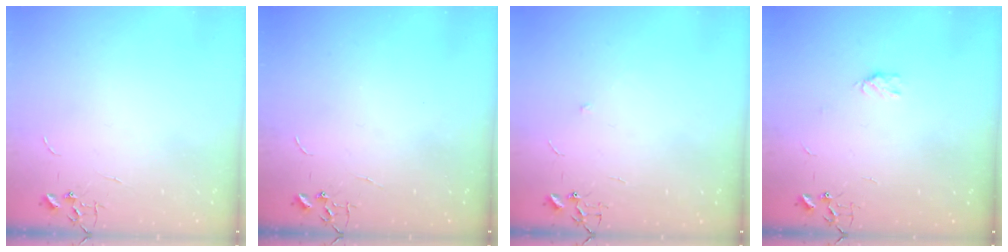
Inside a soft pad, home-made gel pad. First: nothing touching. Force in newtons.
{"total": 0.0}
{"total": 4.5, "press": 4.0, "slide": 2.2}
{"total": 2.5, "press": 2.5, "slide": 0.5}